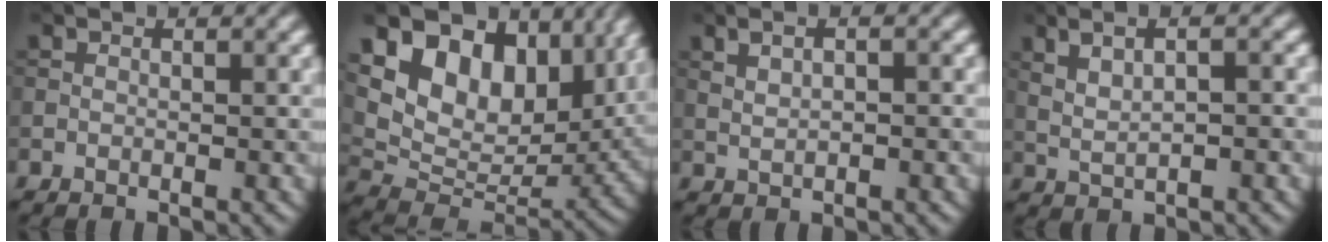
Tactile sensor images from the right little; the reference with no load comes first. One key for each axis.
{"total": 14.5, "fx": 6.9, "fy": 9.2, "fz": 8.8, "tx": -0.161, "ty": 0.024, "tz": 0.128}
{"total": 3.7, "fx": 1.4, "fy": 1.7, "fz": 3.0, "tx": -0.060, "ty": 0.020, "tz": 0.015}
{"total": 6.0, "fx": 2.2, "fy": 2.5, "fz": 4.9, "tx": -0.087, "ty": 0.030, "tz": 0.028}